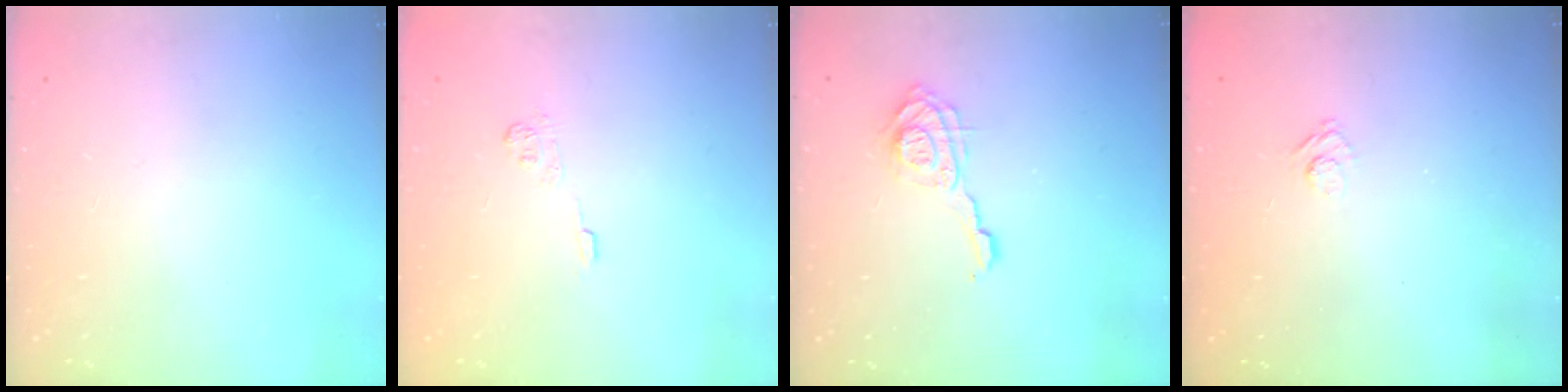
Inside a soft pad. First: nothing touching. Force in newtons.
{"total": 7.5, "press": 7.4, "slide": 1.4}
{"total": 11.8, "press": 11.7, "slide": 1.4}
{"total": 4.1, "press": 3.9, "slide": 1.3}